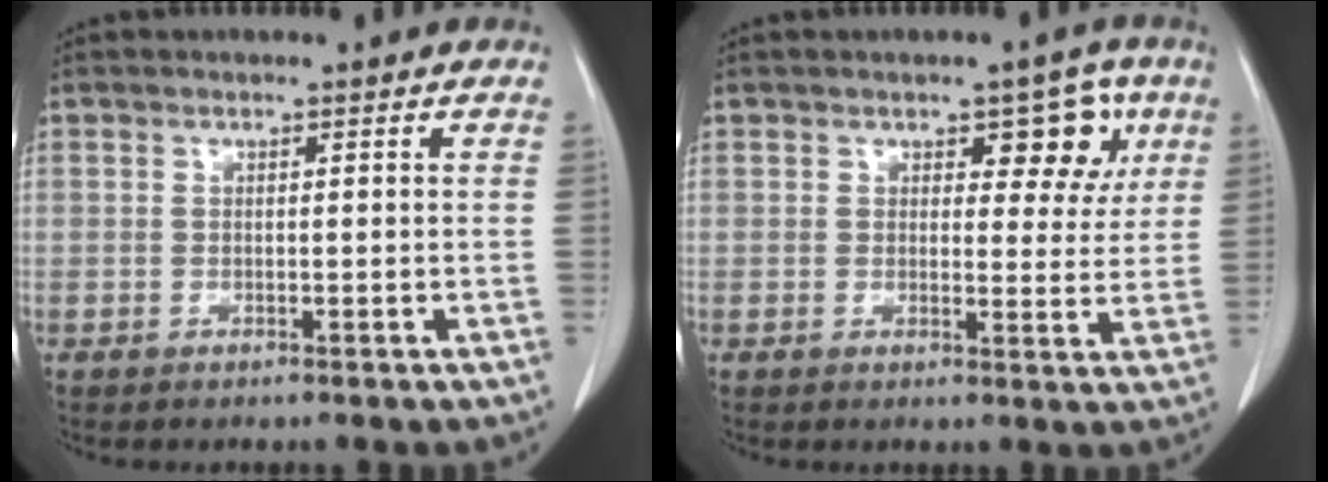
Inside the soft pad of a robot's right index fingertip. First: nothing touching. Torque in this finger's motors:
{"motor_torque": [0.15, 0.13, 0.14, 0.01]}